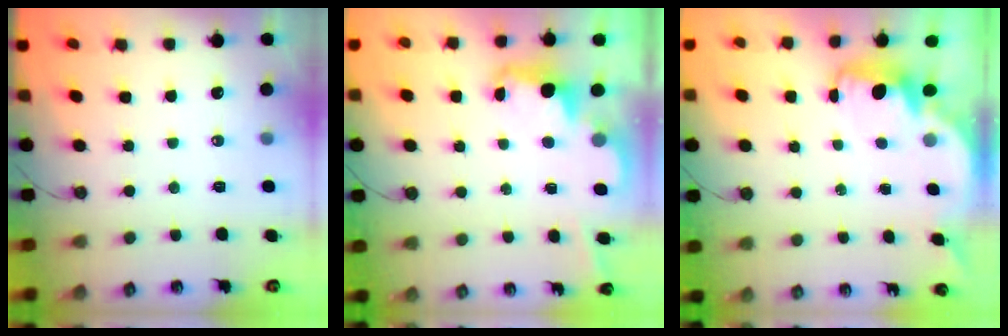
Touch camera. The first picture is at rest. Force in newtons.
{"total": 2.4, "press": 2.4, "slide": 0.6}
{"total": 2.2, "press": 2.1, "slide": 0.7}